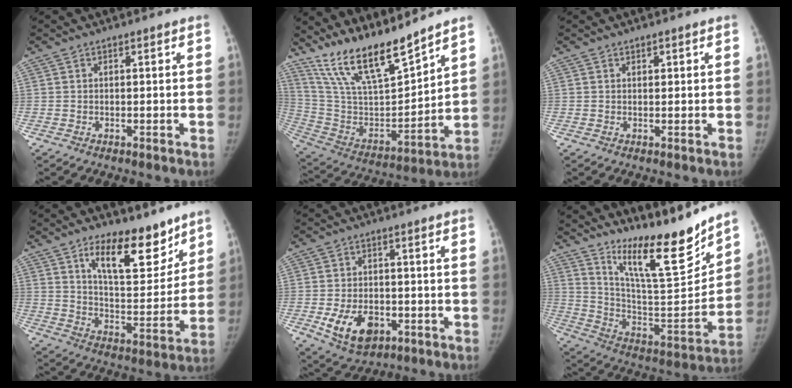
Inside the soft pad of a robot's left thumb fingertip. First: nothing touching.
{"total": 18.3, "force": [15.5, 3.3, 9.0], "torque": [-0.139, -0.087, 0.300]}
{"total": 0.8, "force": [0.5, 0.5, 0.3], "torque": [0.003, -0.003, 0.007]}
{"total": 15.7, "force": [10.4, 6.7, 9.7], "torque": [-0.099, -0.080, 0.175]}
{"total": 9.4, "force": [-3.1, 6.2, 6.3], "torque": [-0.096, 0.005, -0.038]}
{"total": 19.9, "force": [16.2, 3.2, 11.1], "torque": [-0.132, -0.122, 0.280]}